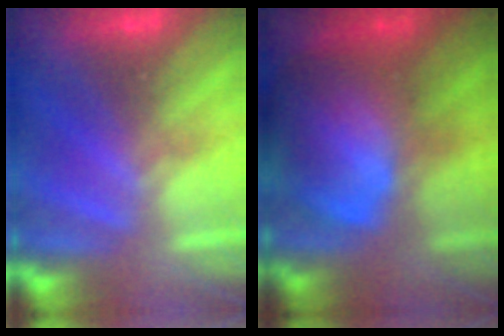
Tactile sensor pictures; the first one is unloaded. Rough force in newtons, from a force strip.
{"total": 9.6}